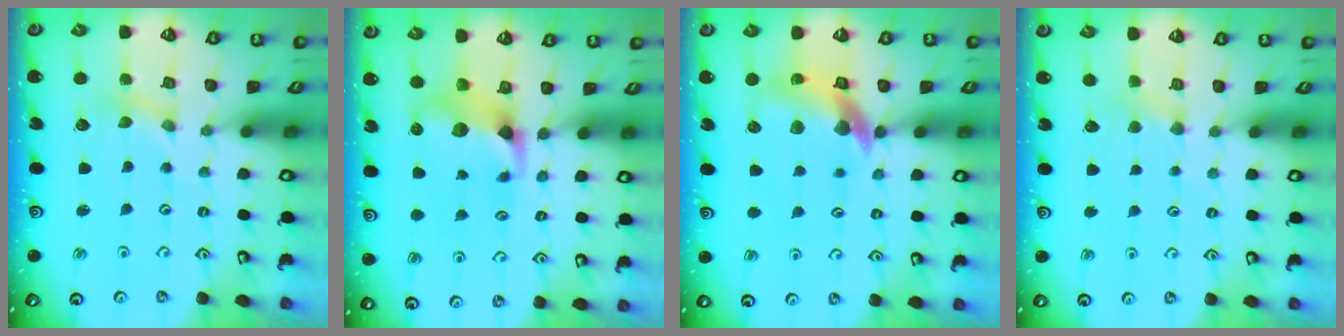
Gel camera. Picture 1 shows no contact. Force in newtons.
{"total": 8.6, "press": 8.5, "slide": 1.2}
{"total": 11.4, "press": 11.2, "slide": 1.7}
{"total": 2.9, "press": 2.9, "slide": 0.3}